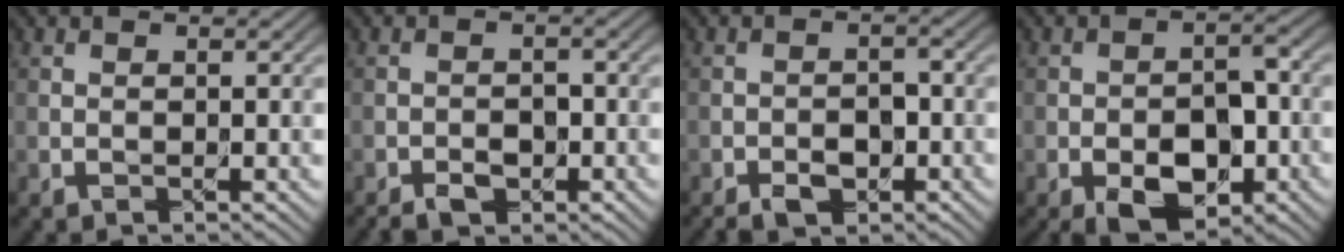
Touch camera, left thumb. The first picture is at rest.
{"total": 3.4, "force": [-2.3, 2.0, 1.4], "torque": [-0.011, 0.003, -0.038]}
{"total": 4.6, "force": [-3.0, 2.7, 2.2], "torque": [-0.016, 0.001, -0.048]}
{"total": 8.2, "force": [-3.9, 4.4, 5.6], "torque": [-0.081, -0.006, -0.065]}